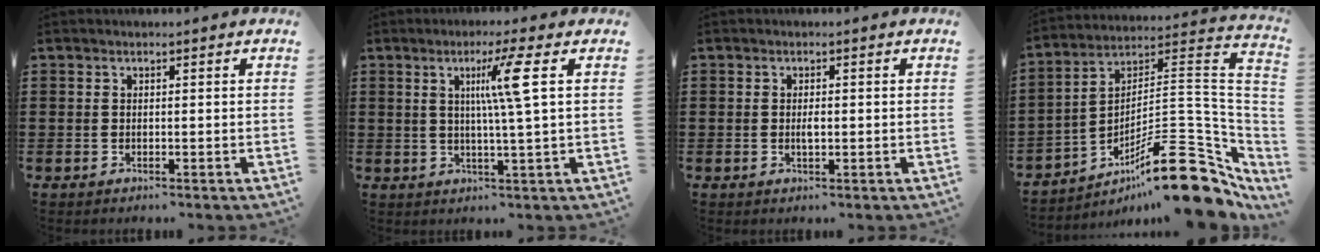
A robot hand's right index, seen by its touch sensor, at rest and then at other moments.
{"total": 7.2, "force": [1.9, -1.0, 6.9], "torque": [-0.131, -0.009, 0.021]}
{"total": 1.6, "force": [-0.1, 0.5, 1.5], "torque": [-0.029, -0.001, -0.002]}
{"total": 17.4, "force": [-10.7, 4.4, 13.0], "torque": [-0.189, 0.036, -0.178]}